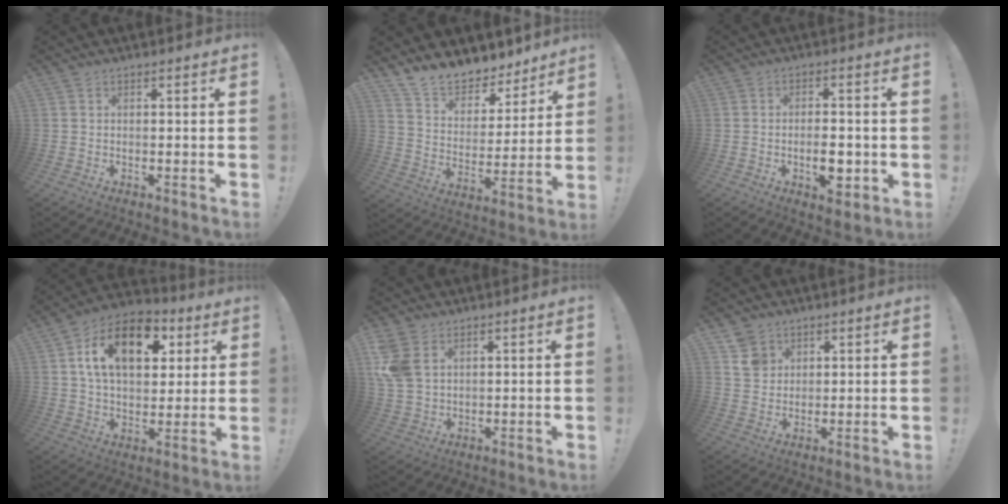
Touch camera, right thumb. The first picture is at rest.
{"total": 12.7, "force": [11.3, 5.0, 2.8], "torque": [-0.062, -0.093, 0.209]}
{"total": 6.5, "force": [-1.9, 3.0, 5.5], "torque": [-0.075, 0.004, -0.029]}
{"total": 17.9, "force": [6.6, 11.0, 12.5], "torque": [-0.186, -0.014, 0.115]}
{"total": 9.0, "force": [3.4, 6.4, 5.4], "torque": [-0.116, -0.003, 0.072]}
{"total": 6.3, "force": [3.8, 4.8, 1.4], "torque": [-0.021, -0.018, 0.076]}